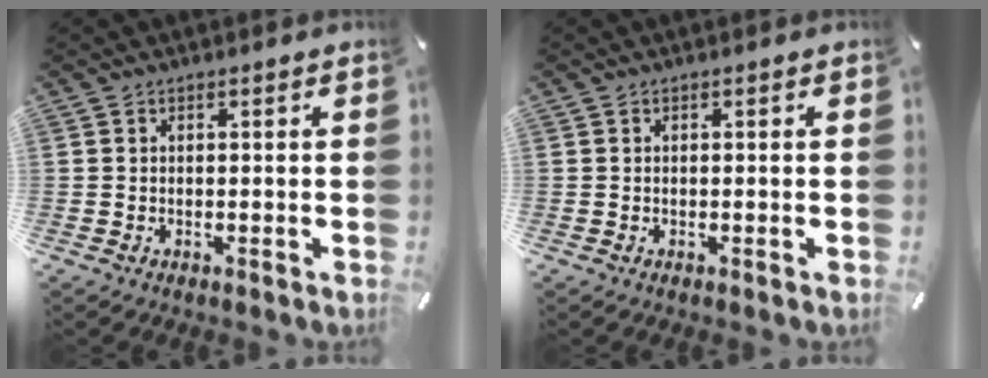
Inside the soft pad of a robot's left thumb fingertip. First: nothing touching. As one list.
[{"total": 0.0}]